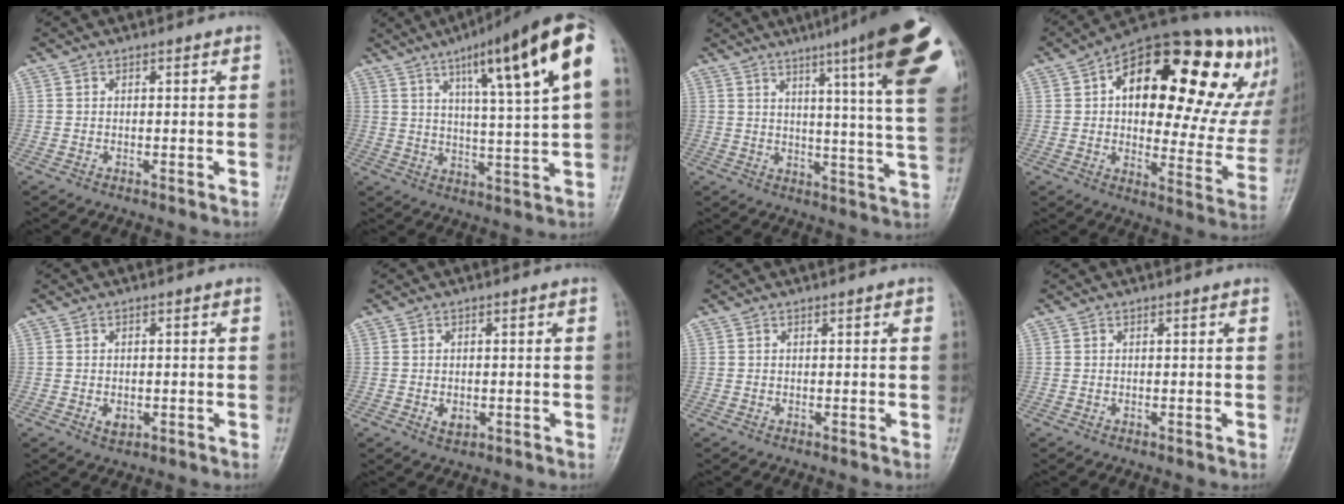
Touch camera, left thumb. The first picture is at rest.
{"total": 18.5, "force": [7.8, 2.2, 16.7], "torque": [-0.238, -0.011, 0.113]}
{"total": 22.9, "force": [11.8, 1.9, 19.5], "torque": [-0.226, -0.037, 0.139]}
{"total": 30.7, "force": [12.1, 14.3, 24.4], "torque": [-0.292, 0.026, 0.176]}
{"total": 2.5, "force": [-0.7, 1.8, 1.6], "torque": [-0.019, 0.002, -0.007]}
{"total": 2.5, "force": [-0.6, 1.8, 1.6], "torque": [-0.020, 0.001, -0.006]}
{"total": 0.7, "force": [0.3, 0.3, 0.6], "torque": [-0.006, 0.001, 0.001]}
{"total": 0.0}